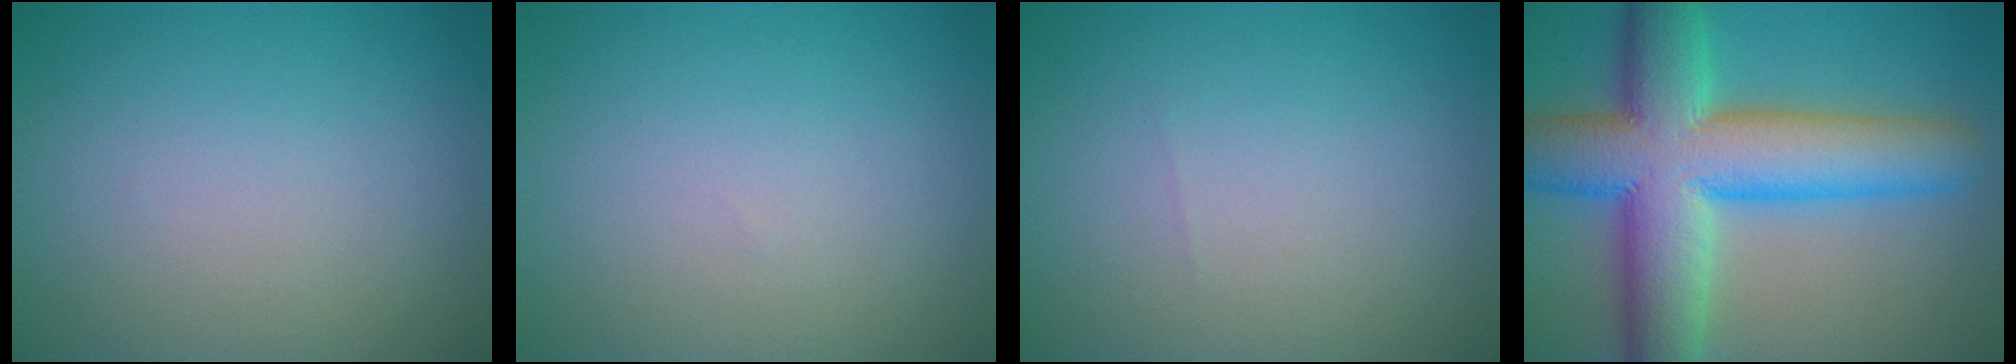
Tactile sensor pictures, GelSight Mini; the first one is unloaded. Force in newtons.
{"total": 0.0}
{"total": 0.0}
{"total": 13.2, "press": 13.2, "slide": 0.5}